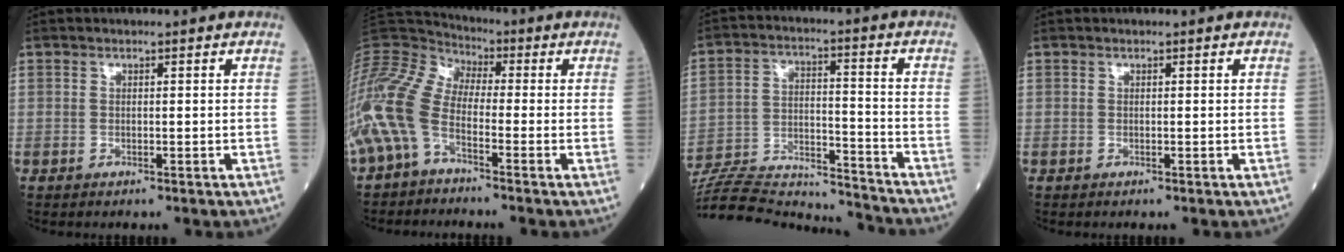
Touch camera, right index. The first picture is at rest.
{"total": 12.7, "force": [-5.1, 6.7, 9.6], "torque": [-0.230, 0.029, -0.109]}
{"total": 21.7, "force": [-20.7, 3.0, 5.6], "torque": [-0.138, 0.002, -0.324]}
{"total": 0.0}